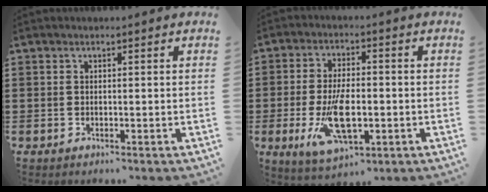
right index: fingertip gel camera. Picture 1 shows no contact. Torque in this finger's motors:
{"motor_torque": [2.14, 0.00, 1.05, 0.21]}